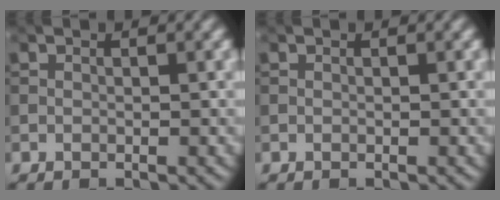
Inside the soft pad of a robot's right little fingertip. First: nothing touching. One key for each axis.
{"total": 0.0}